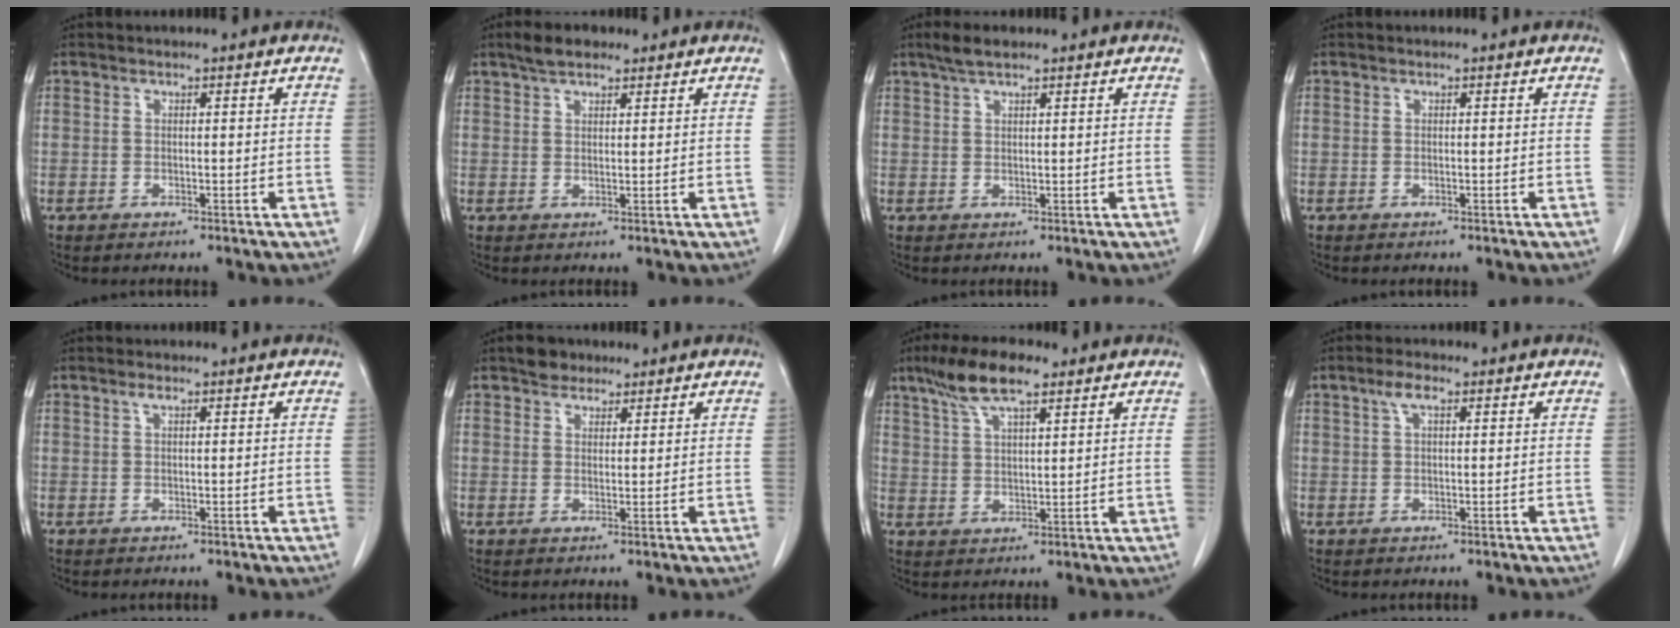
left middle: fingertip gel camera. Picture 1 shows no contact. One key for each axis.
{"total": 3.8, "fx": 2.9, "fy": 1.6, "fz": 2.0, "tx": -0.043, "ty": 0.013, "tz": 0.050}
{"total": 3.1, "fx": 2.3, "fy": 0.6, "fz": 1.9, "tx": -0.045, "ty": 0.010, "tz": 0.046}
{"total": 0.0}
{"total": 0.8, "fx": 0.4, "fy": 0.1, "fz": 0.6, "tx": -0.016, "ty": 0.002, "tz": 0.007}
{"total": 2.9, "fx": 2.2, "fy": 1.8, "fz": 0.7, "tx": -0.015, "ty": 0.008, "tz": 0.037}
{"total": 8.5, "fx": 5.8, "fy": 1.9, "fz": 5.9, "tx": -0.122, "ty": 0.016, "tz": 0.108}
{"total": 2.4, "fx": 1.2, "fy": 0.7, "fz": 2.0, "tx": -0.046, "ty": 0.010, "tz": 0.025}